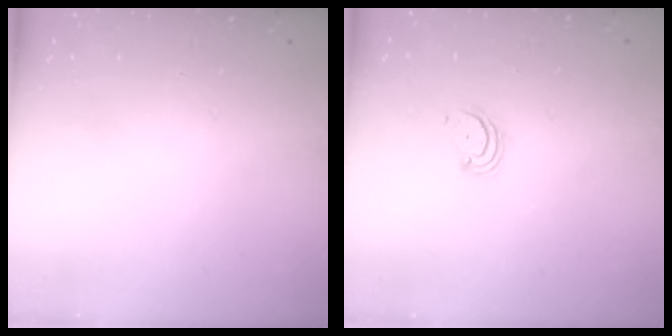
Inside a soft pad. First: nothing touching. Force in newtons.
{"total": 2.5, "press": 2.5, "slide": 0.3}